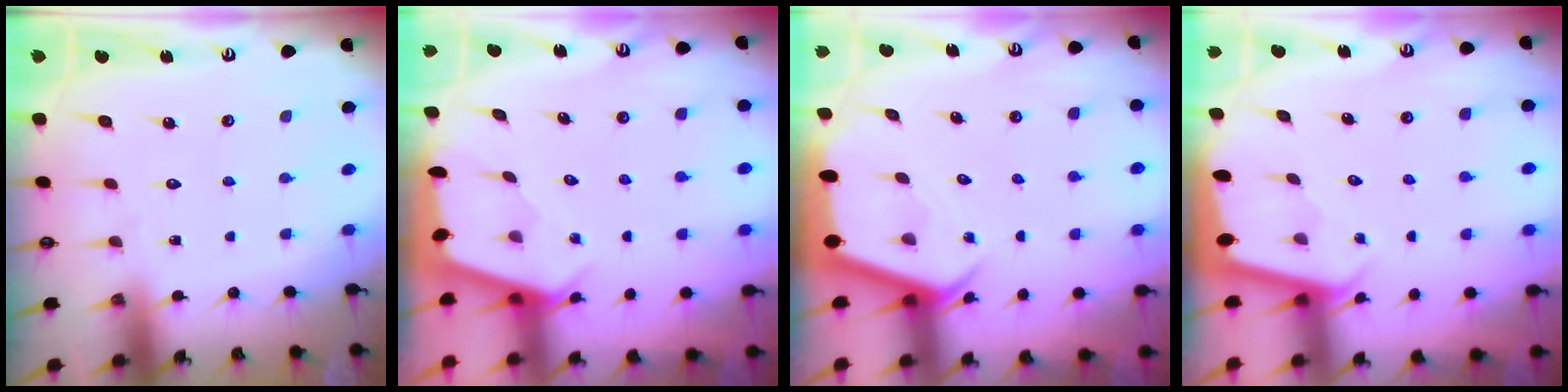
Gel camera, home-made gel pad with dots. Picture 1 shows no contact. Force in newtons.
{"total": 2.5, "press": 2.5, "slide": 0.2}
{"total": 3.4, "press": 3.3, "slide": 0.3}
{"total": 2.0, "press": 2.0, "slide": 0.1}